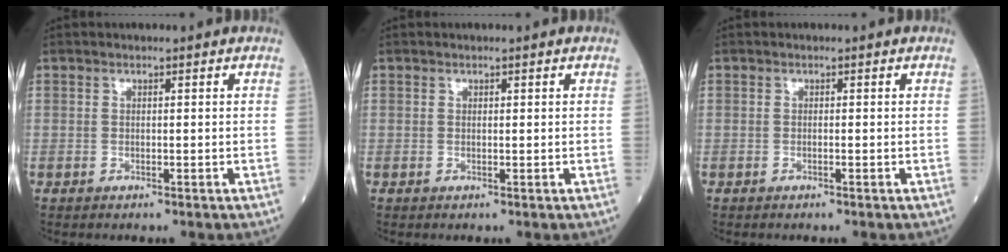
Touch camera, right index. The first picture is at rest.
{"total": 0.0}
{"total": 0.0}